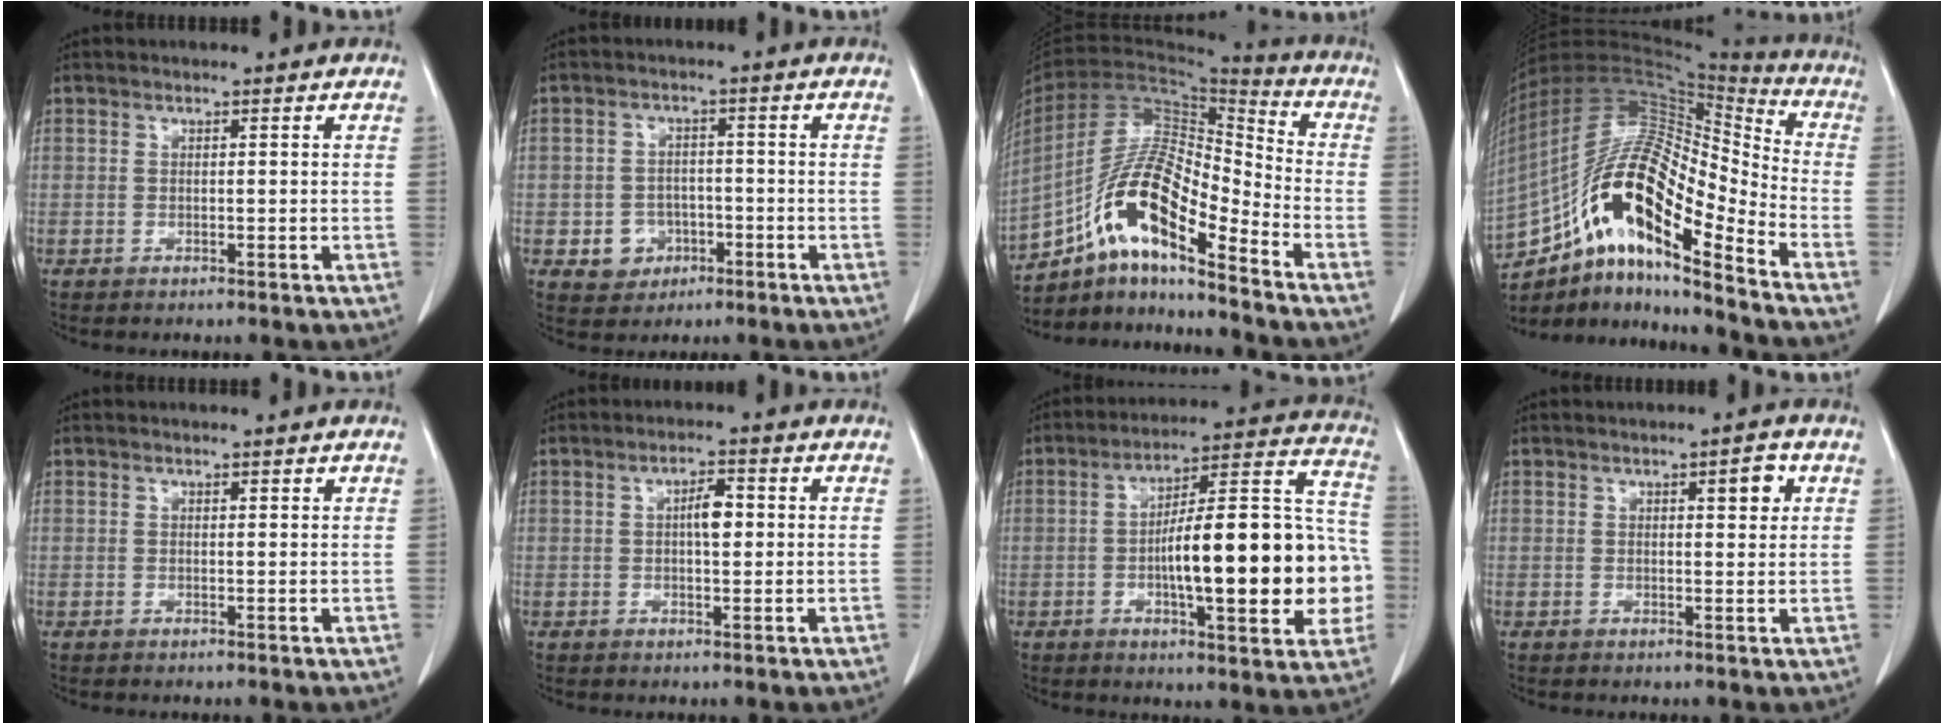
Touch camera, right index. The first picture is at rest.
{"total": 4.7, "force": [-1.8, 4.2, 1.3], "torque": [-0.014, 0.008, -0.019]}
{"total": 15.7, "force": [-9.4, 3.2, 12.2], "torque": [-0.232, 0.019, -0.167]}
{"total": 20.9, "force": [-11.5, 4.6, 16.9], "torque": [-0.334, 0.017, -0.201]}
{"total": 0.0}
{"total": 3.4, "force": [0.4, 1.2, 3.2], "torque": [-0.054, 0.006, 0.006]}
{"total": 21.8, "force": [-3.3, 5.0, 20.9], "torque": [-0.254, 0.039, -0.041]}
{"total": 3.0, "force": [1.2, 0.8, 2.6], "torque": [-0.035, 0.000, 0.015]}